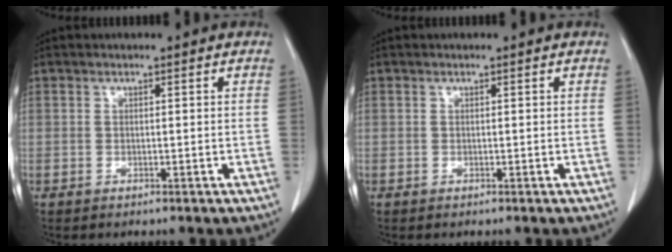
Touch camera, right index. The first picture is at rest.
{"total": 0.0}